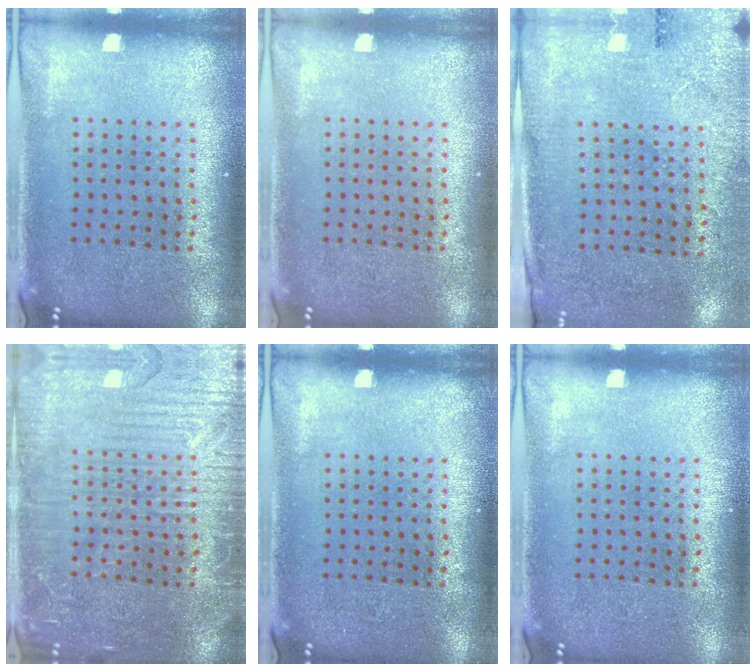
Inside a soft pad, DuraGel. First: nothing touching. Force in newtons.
{"total": 0.0}
{"total": 2.6, "press": 2.2, "slide": 1.4}
{"total": 3.9, "press": 3.8, "slide": 0.7}
{"total": 0.0}
{"total": 0.0}